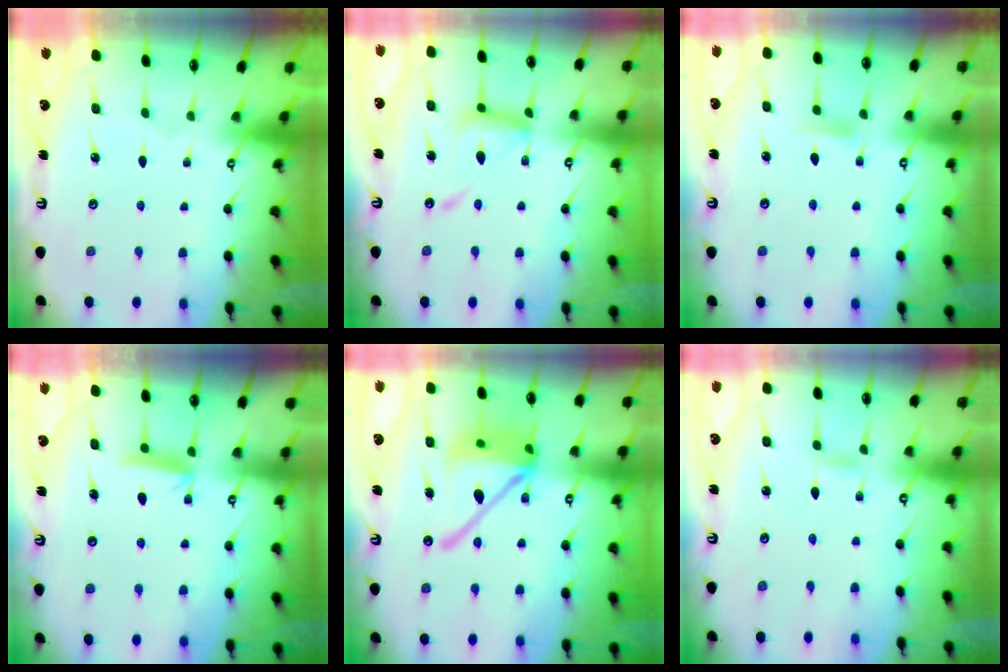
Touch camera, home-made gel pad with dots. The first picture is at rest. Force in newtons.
{"total": 13.5, "press": 13.4, "slide": 1.1}
{"total": 7.4, "press": 7.4, "slide": 0.9}
{"total": 7.4, "press": 7.4, "slide": 0.6}
{"total": 17.8, "press": 17.7, "slide": 2.4}
{"total": 2.1, "press": 2.1, "slide": 0.2}